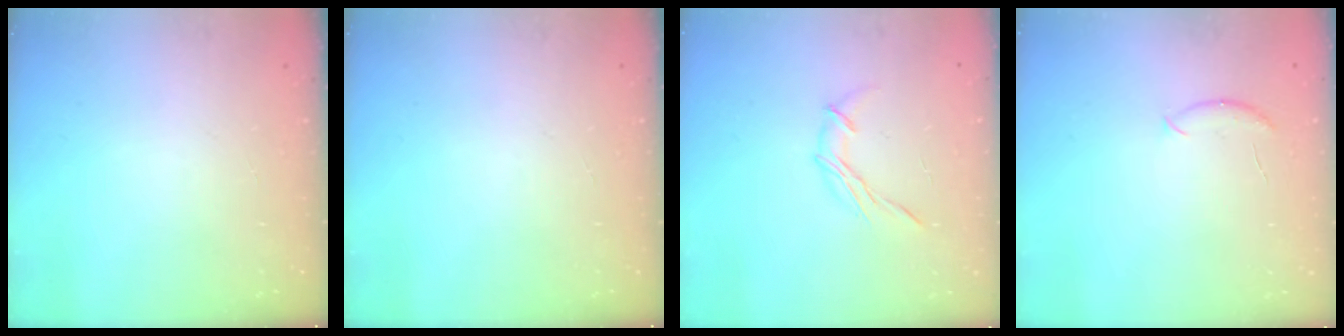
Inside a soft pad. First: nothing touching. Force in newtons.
{"total": 0.0}
{"total": 6.3, "press": 6.3, "slide": 0.3}
{"total": 6.9, "press": 6.8, "slide": 1.1}